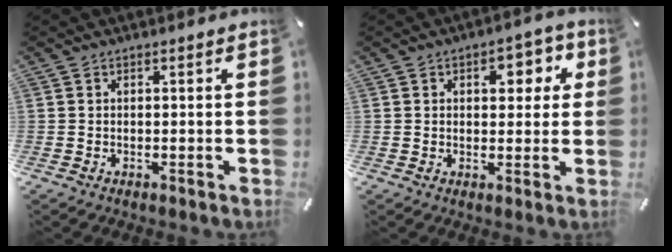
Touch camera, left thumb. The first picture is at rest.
{"total": 6.7, "force": [2.1, 4.3, 4.6], "torque": [-0.044, -0.007, 0.023]}